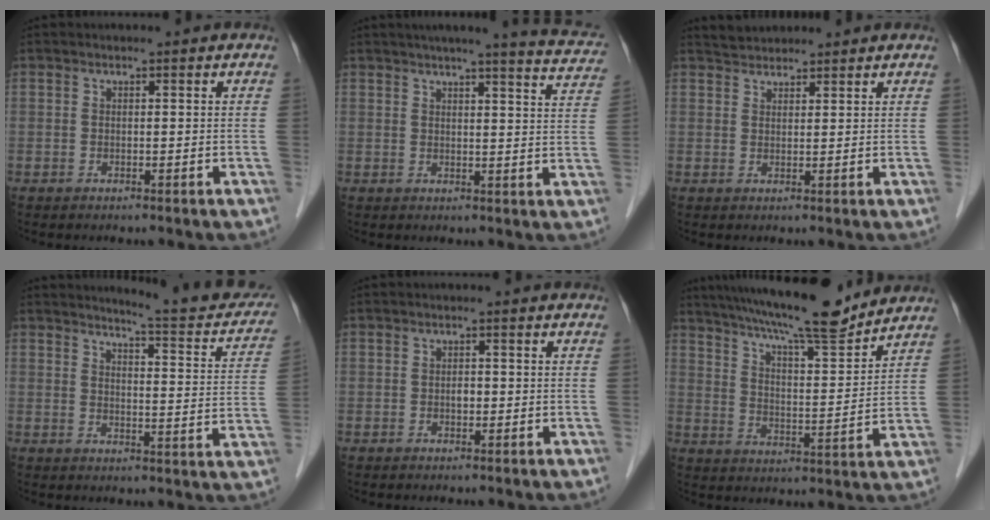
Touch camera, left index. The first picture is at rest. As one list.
[{"total": 13.6, "force": [12.0, 0.7, 6.3], "torque": [-0.075, -0.019, 0.123]}, {"total": 1.9, "force": [1.8, 0.4, -0.1], "torque": [-0.006, 0.015, 0.037]}, {"total": 13.8, "force": [12.8, 1.2, 5.1], "torque": [-0.056, -0.040, 0.140]}, {"total": 1.0, "force": [-0.1, 0.6, 0.8], "torque": [-0.014, 0.002, -0.003]}, {"total": 15.8, "force": [13.8, 1.0, 7.5], "torque": [-0.127, 0.002, 0.213]}]